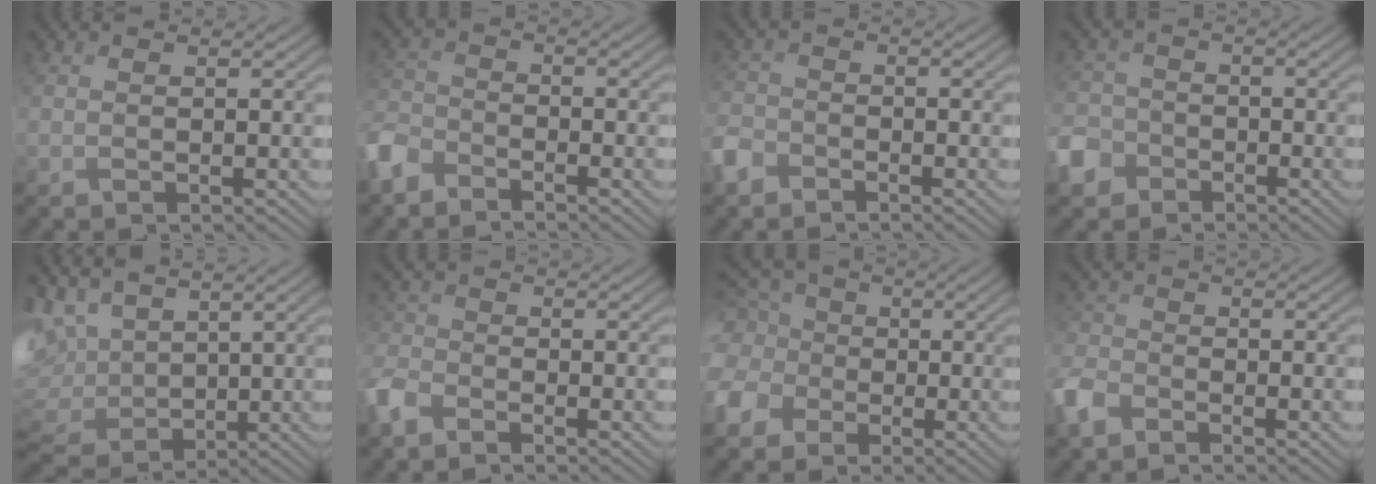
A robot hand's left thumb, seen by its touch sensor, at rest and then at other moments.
{"total": 5.3, "force": [-4.1, 2.7, 2.0], "torque": [-0.053, -0.003, -0.102]}
{"total": 3.7, "force": [-2.7, 2.3, 1.2], "torque": [-0.036, -0.004, -0.069]}
{"total": 5.9, "force": [-3.5, 4.4, 1.9], "torque": [-0.056, -0.004, -0.087]}
{"total": 11.9, "force": [3.1, 7.8, 8.4], "torque": [-0.224, -0.010, 0.071]}
{"total": 4.6, "force": [-3.3, 2.5, 2.0], "torque": [-0.054, -0.003, -0.085]}
{"total": 10.3, "force": [-1.2, 9.0, 4.9], "torque": [-0.166, 0.000, -0.040]}
{"total": 5.0, "force": [-3.3, 3.0, 2.2], "torque": [-0.063, -0.002, -0.086]}